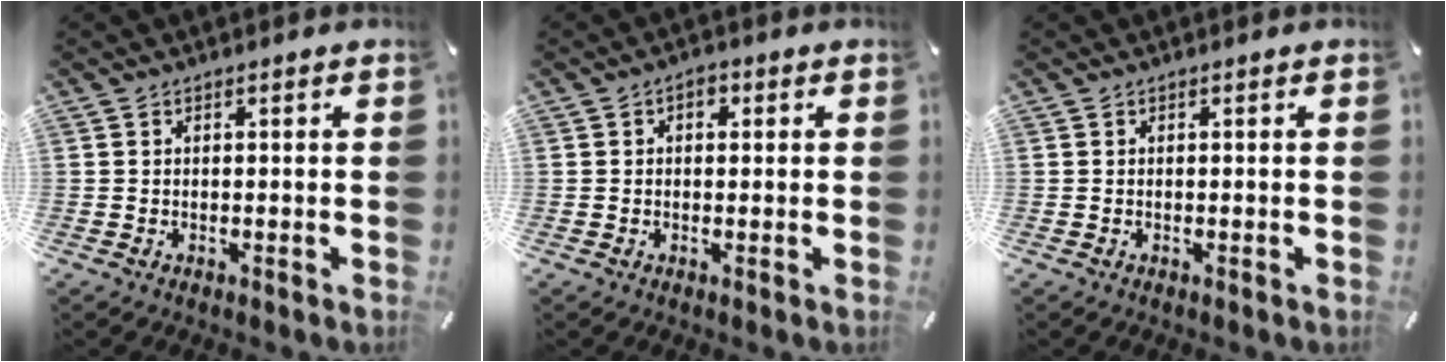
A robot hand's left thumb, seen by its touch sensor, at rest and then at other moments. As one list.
[{"total": 2.4, "force": [0.4, 1.6, 1.7], "torque": [-0.027, 0.006, 0.004]}, {"total": 0.0}]